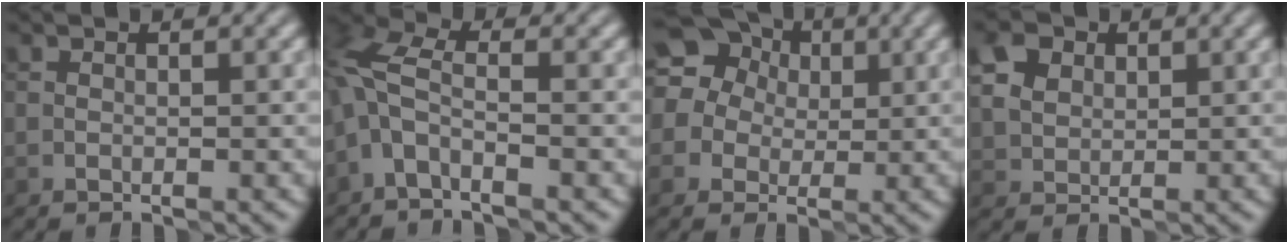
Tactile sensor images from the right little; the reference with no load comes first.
{"total": 3.9, "force": [-1.6, 1.6, 3.2], "torque": [-0.075, 0.011, -0.047]}
{"total": 12.9, "force": [4.4, 11.2, 4.7], "torque": [-0.117, 0.055, 0.048]}
{"total": 5.2, "force": [2.6, 3.7, 2.6], "torque": [-0.077, 0.024, 0.052]}